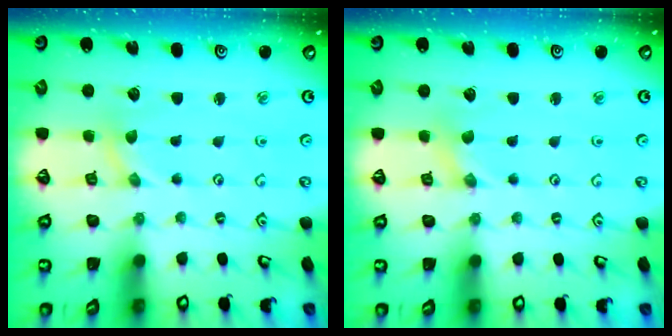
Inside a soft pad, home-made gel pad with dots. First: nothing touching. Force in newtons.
{"total": 0.0}